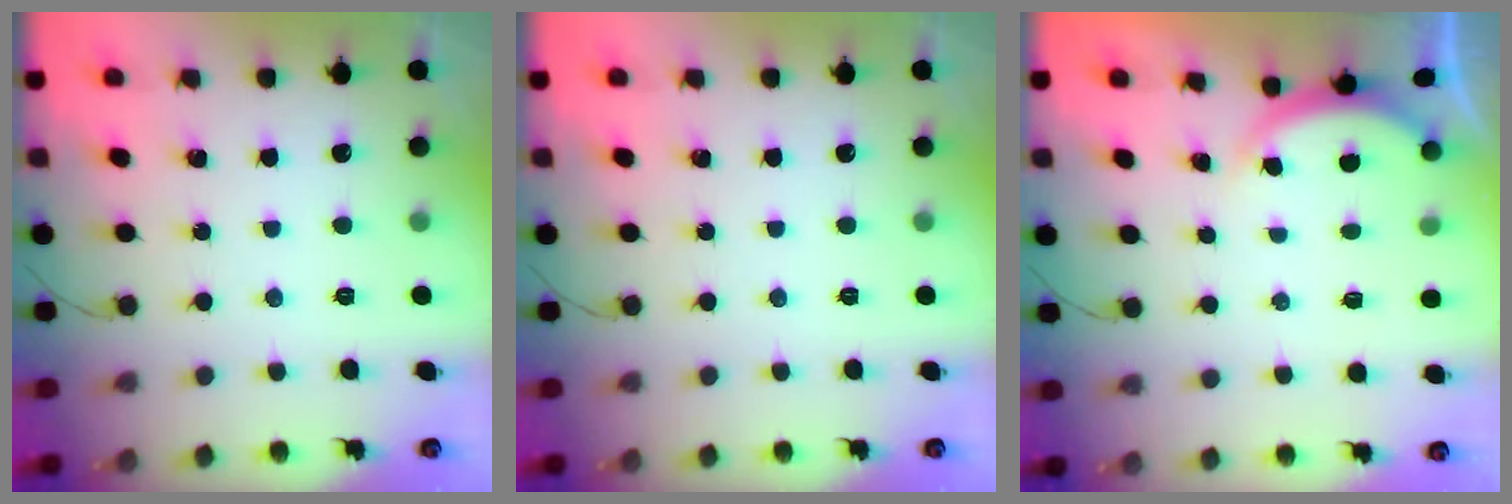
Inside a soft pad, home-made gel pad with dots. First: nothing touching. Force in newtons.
{"total": 0.0}
{"total": 2.1, "press": 2.0, "slide": 0.3}